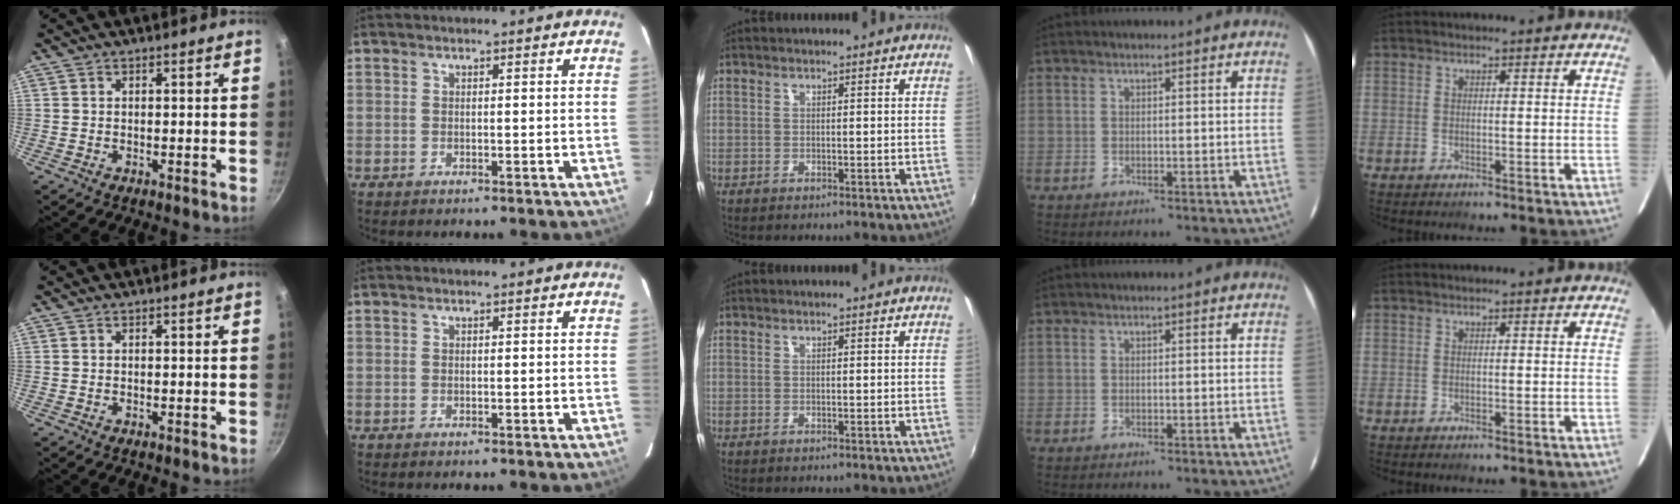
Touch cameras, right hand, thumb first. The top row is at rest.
{}